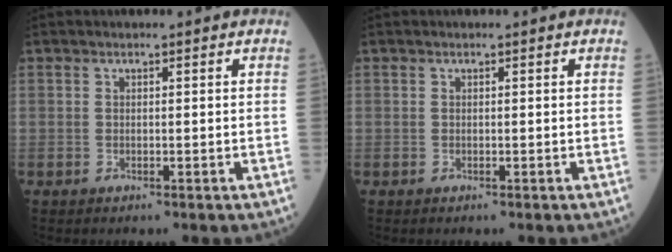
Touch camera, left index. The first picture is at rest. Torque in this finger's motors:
{"motor_torque": [0.00, 0.00, 0.00, 0.00]}